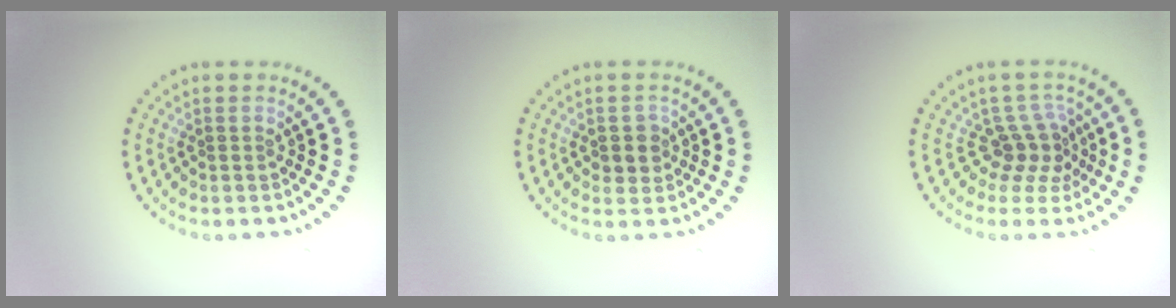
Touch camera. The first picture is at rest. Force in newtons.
{"total": 1.9, "press": 1.8, "slide": 0.7}
{"total": 2.9, "press": 2.0, "slide": 2.2}